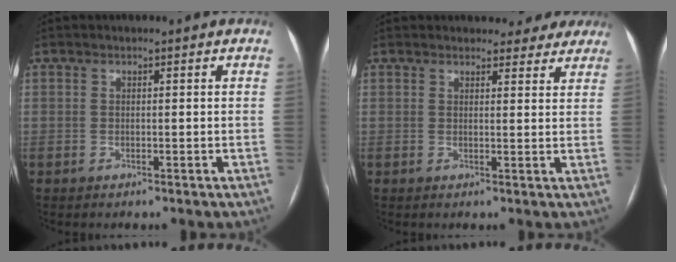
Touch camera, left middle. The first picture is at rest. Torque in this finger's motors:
{"motor_torque": [-0.07, -0.73, 0.23, 0.06]}